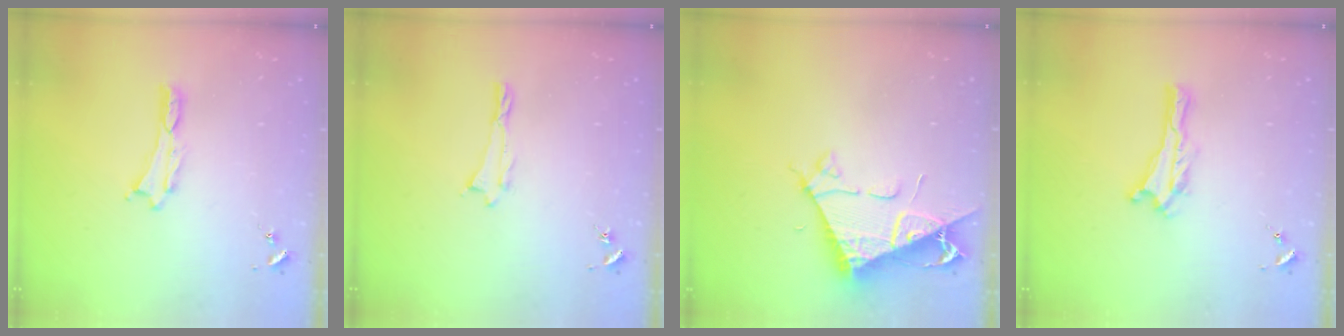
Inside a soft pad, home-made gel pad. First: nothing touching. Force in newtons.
{"total": 0.0}
{"total": 7.7, "press": 7.7, "slide": 0.8}
{"total": 0.0}